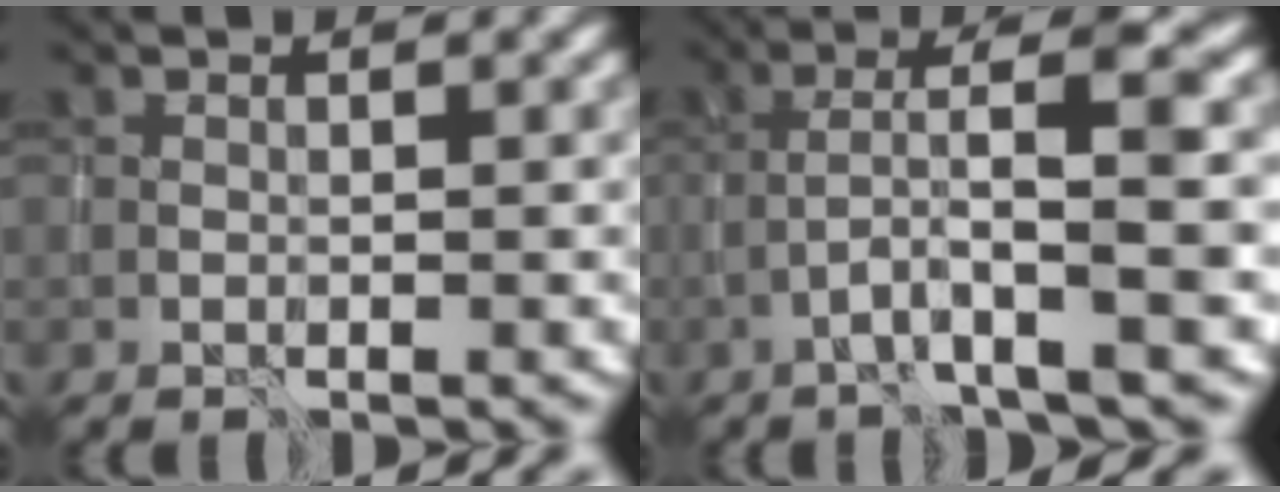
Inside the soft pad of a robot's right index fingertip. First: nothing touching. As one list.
[{"total": 5.4, "force": [-0.9, 0.5, 5.3], "torque": [-0.089, 0.021, -0.023]}]